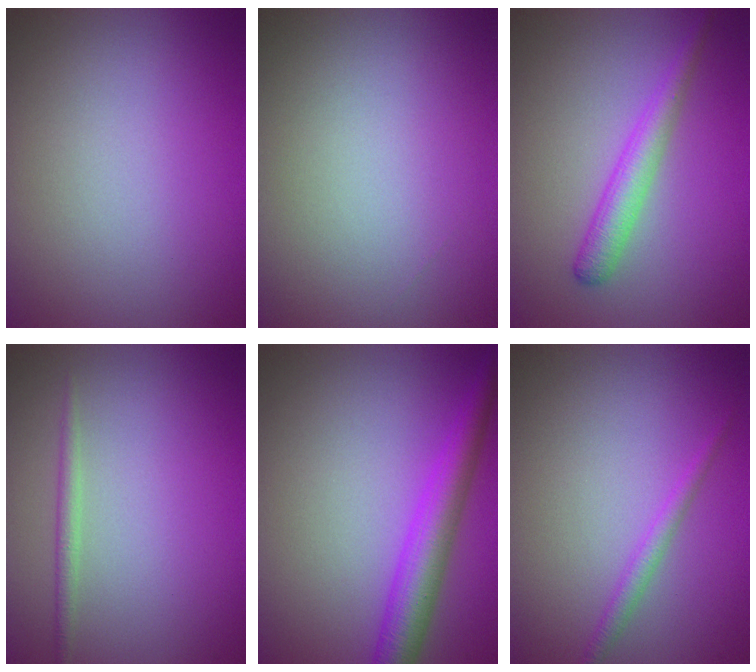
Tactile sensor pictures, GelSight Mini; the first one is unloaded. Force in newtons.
{"total": 0.0}
{"total": 2.7, "press": 2.7, "slide": 0.0}
{"total": 1.1, "press": 1.1, "slide": 0.1}
{"total": 4.7, "press": 4.7, "slide": 0.1}
{"total": 1.4, "press": 1.4, "slide": 0.1}